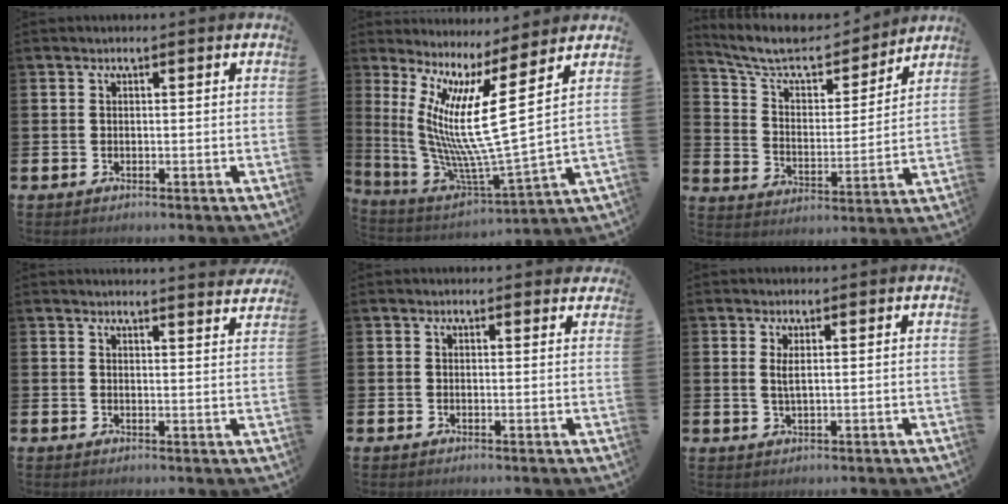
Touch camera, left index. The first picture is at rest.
{"total": 11.6, "force": [4.5, 0.3, 10.7], "torque": [-0.209, -0.073, 0.060]}
{"total": 9.5, "force": [8.4, 3.0, 3.3], "torque": [-0.089, -0.062, 0.142]}
{"total": 2.9, "force": [2.9, -0.2, 0.0], "torque": [0.009, -0.024, 0.049]}
{"total": 0.7, "force": [0.6, 0.3, 0.1], "torque": [0.012, -0.001, 0.008]}
{"total": 1.5, "force": [0.7, 0.2, 1.3], "torque": [-0.023, 0.000, 0.010]}